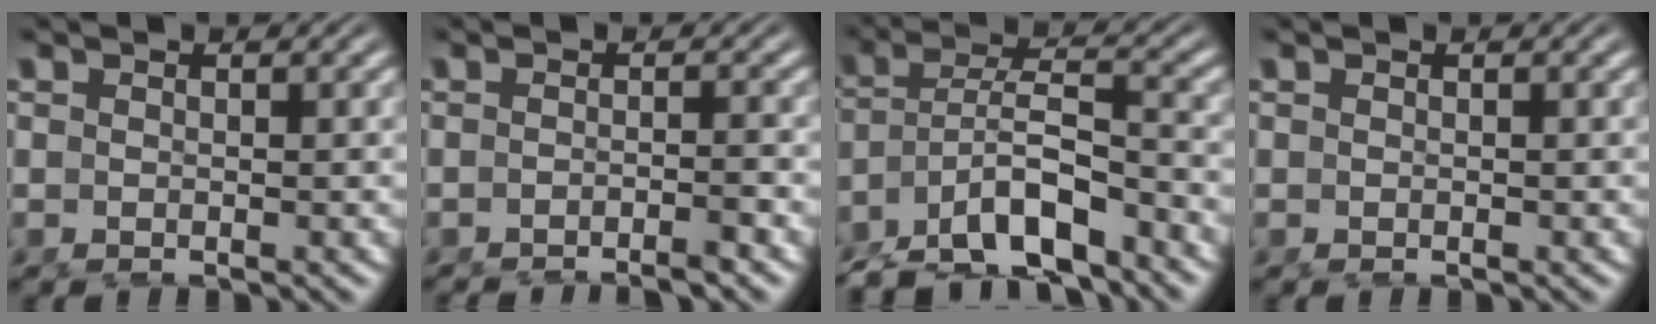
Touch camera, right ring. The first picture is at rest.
{"total": 2.1, "force": [-1.9, -0.5, 0.8], "torque": [-0.005, 0.008, -0.038]}
{"total": 7.5, "force": [-3.8, 4.7, 4.6], "torque": [-0.095, -0.022, -0.055]}
{"total": 0.0}